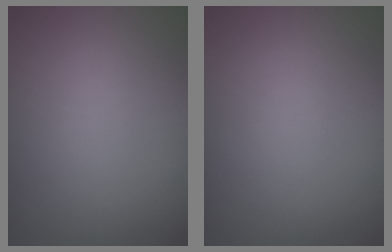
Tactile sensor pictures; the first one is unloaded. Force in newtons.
{"total": 0.0}